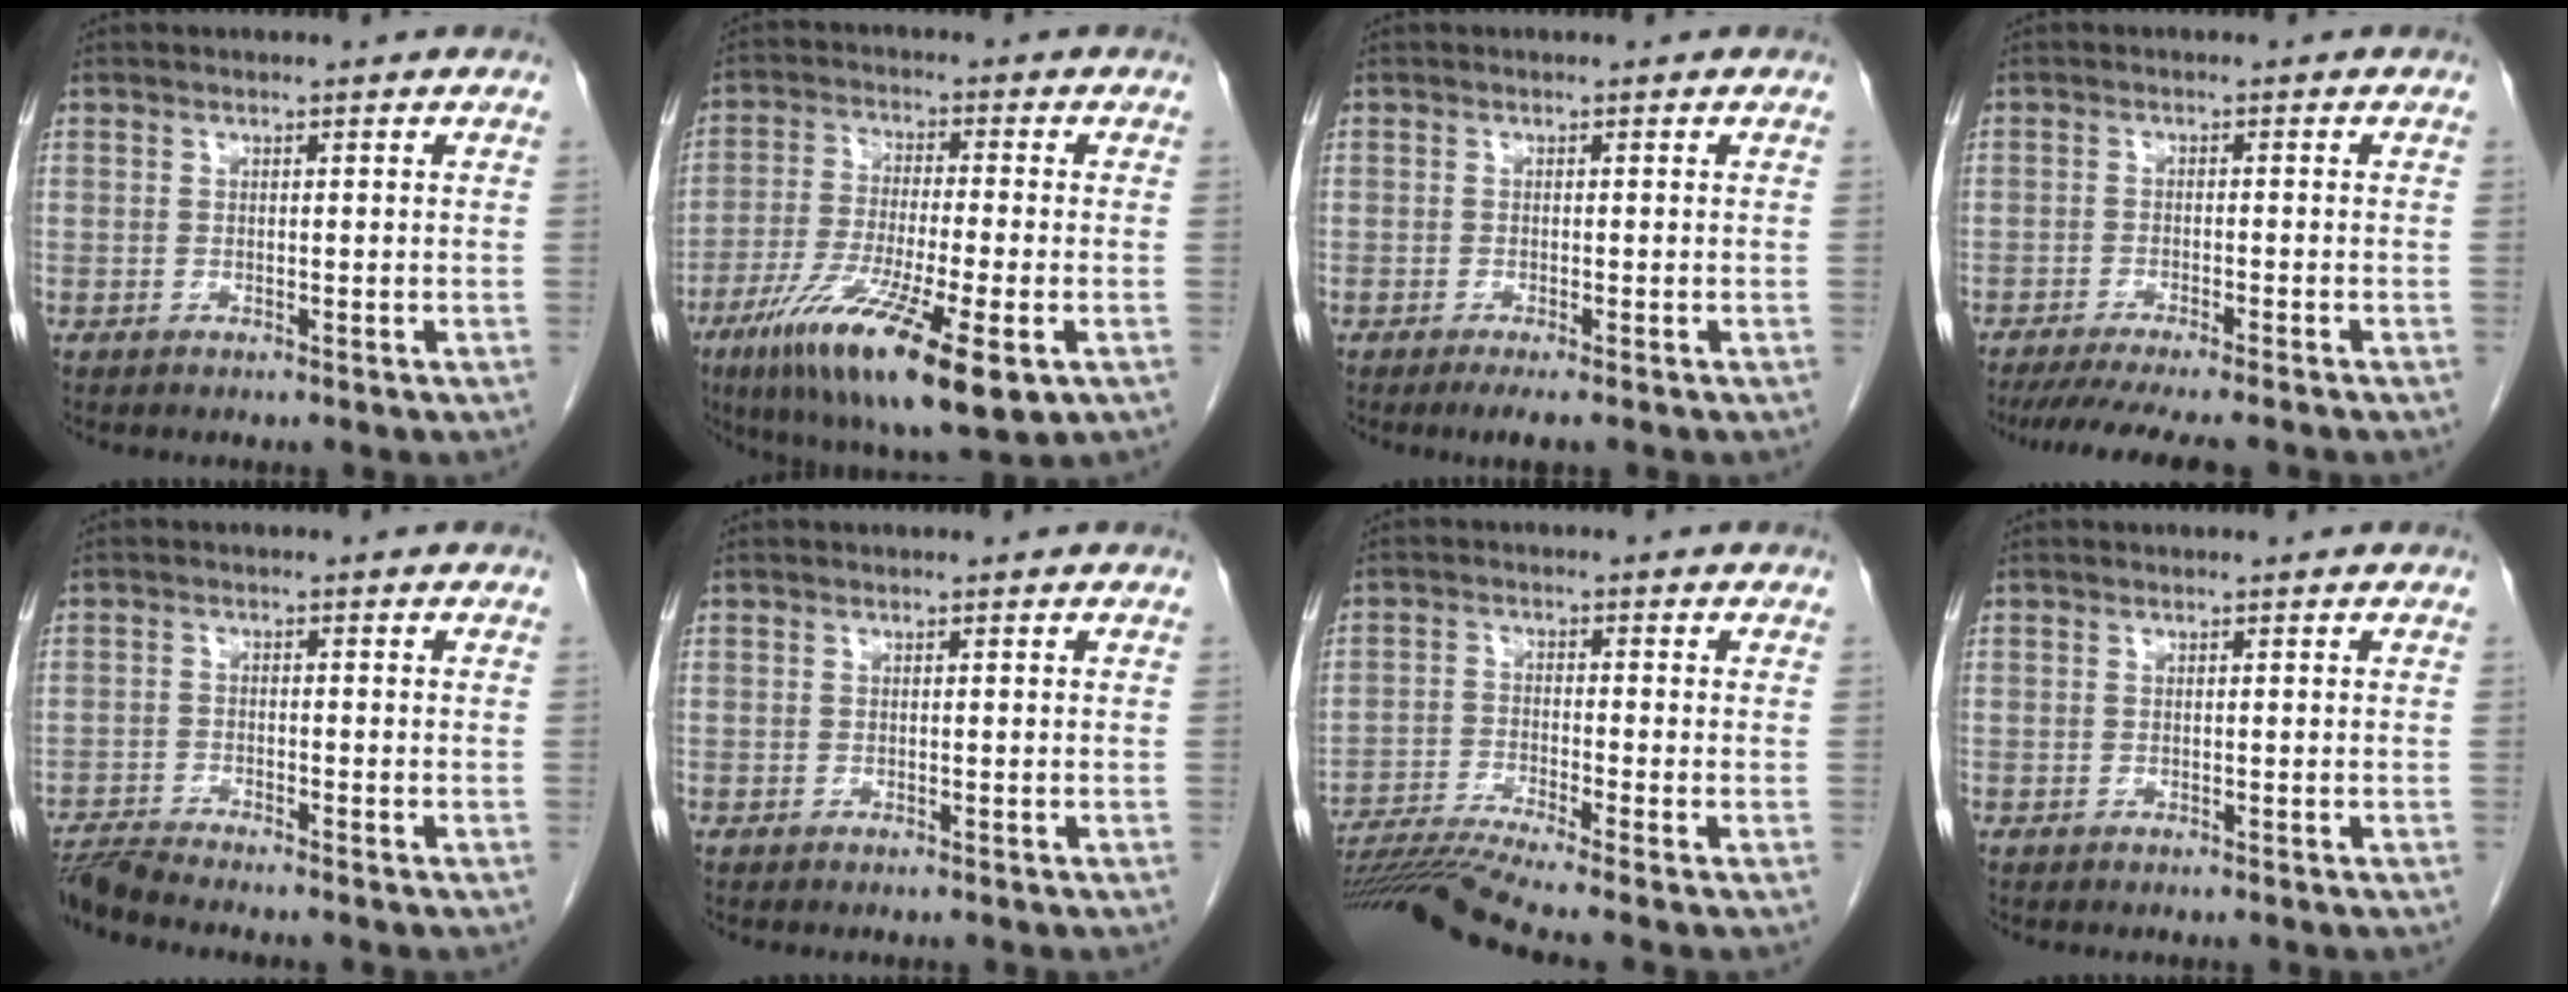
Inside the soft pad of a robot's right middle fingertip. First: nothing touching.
{"total": 17.3, "force": [-8.4, 2.6, 14.9], "torque": [-0.251, -0.039, -0.138]}
{"total": 2.4, "force": [-1.7, 0.2, 1.7], "torque": [-0.024, -0.007, -0.027]}
{"total": 11.6, "force": [-10.0, 0.7, 5.7], "torque": [-0.072, -0.021, -0.142]}
{"total": 5.1, "force": [-4.8, -1.3, 1.0], "torque": [-0.020, -0.014, -0.088]}
{"total": 0.0}
{"total": 9.9, "force": [-8.5, -2.5, 4.4], "torque": [-0.067, -0.022, -0.148]}
{"total": 0.0}